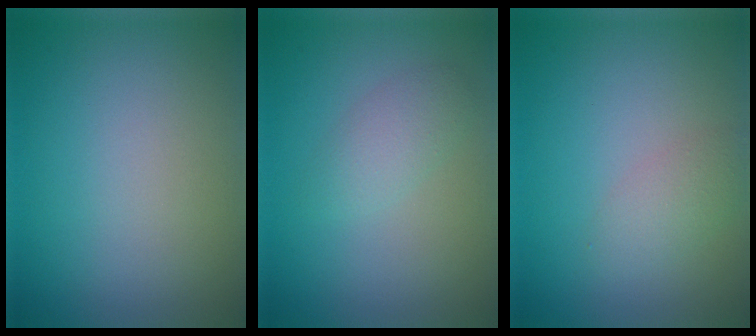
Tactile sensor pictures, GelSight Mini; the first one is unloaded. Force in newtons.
{"total": 1.9, "press": 1.9, "slide": 0.1}
{"total": 1.7, "press": 1.7, "slide": 0.1}